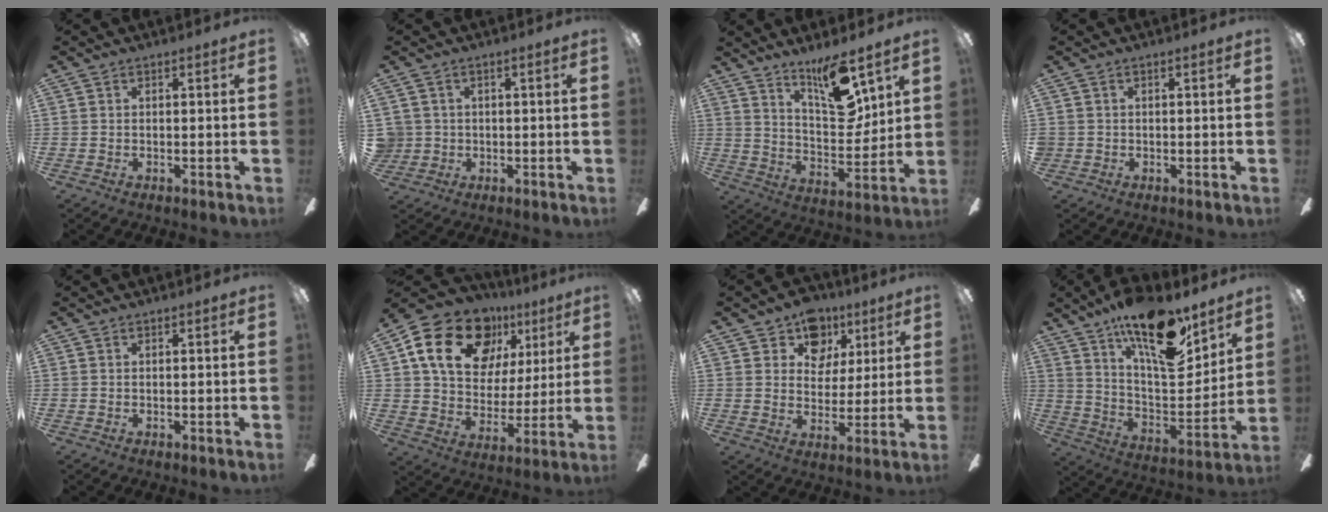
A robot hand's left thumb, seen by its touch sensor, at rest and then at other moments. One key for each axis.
{"total": 3.0, "fx": 0.5, "fy": 2.9, "fz": 0.2, "tx": -0.012, "ty": 0.007, "tz": 0.009}
{"total": 13.9, "fx": 9.8, "fy": 4.4, "fz": 8.8, "tx": -0.136, "ty": -0.061, "tz": 0.169}
{"total": 1.1, "fx": 0.1, "fy": 1.0, "fz": 0.1, "tx": -0.002, "ty": 0.005, "tz": -0.001}
{"total": 0.0}
{"total": 21.7, "fx": 11.1, "fy": 14.7, "fz": 11.5, "tx": -0.192, "ty": -0.036, "tz": 0.202}
{"total": 11.2, "fx": 6.7, "fy": 8.3, "fz": 3.4, "tx": -0.049, "ty": -0.036, "tz": 0.126}
{"total": 21.2, "fx": 14.5, "fy": 7.6, "fz": 13.4, "tx": -0.215, "ty": -0.095, "tz": 0.247}